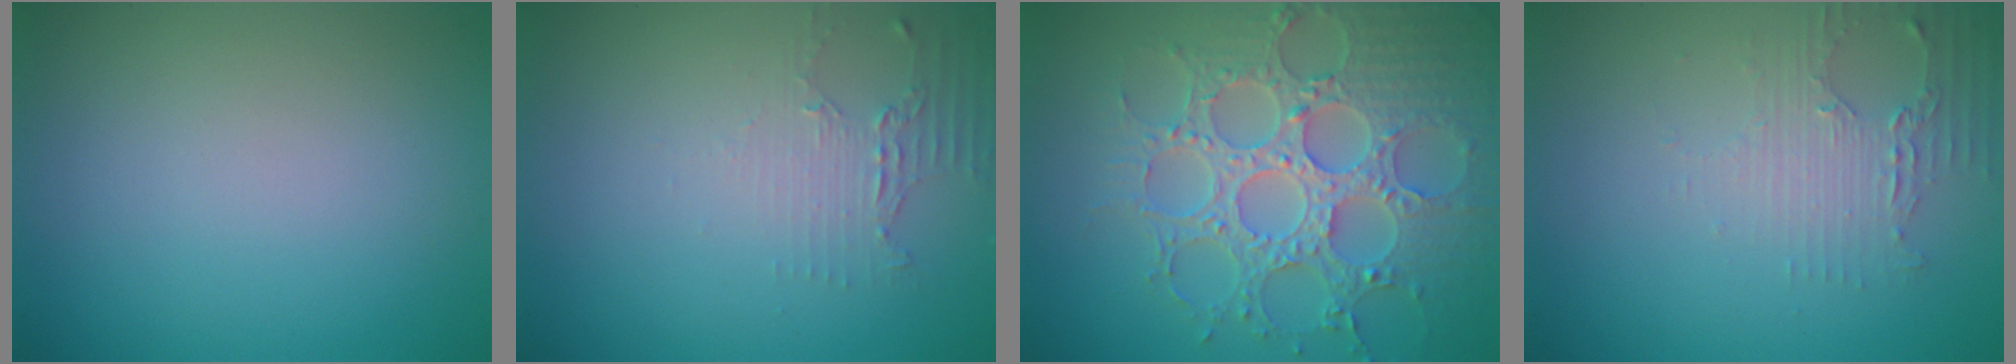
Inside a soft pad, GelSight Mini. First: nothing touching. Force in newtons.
{"total": 2.0, "press": 1.4, "slide": 1.4}
{"total": 7.7, "press": 6.2, "slide": 4.6}
{"total": 2.2, "press": 2.1, "slide": 0.6}